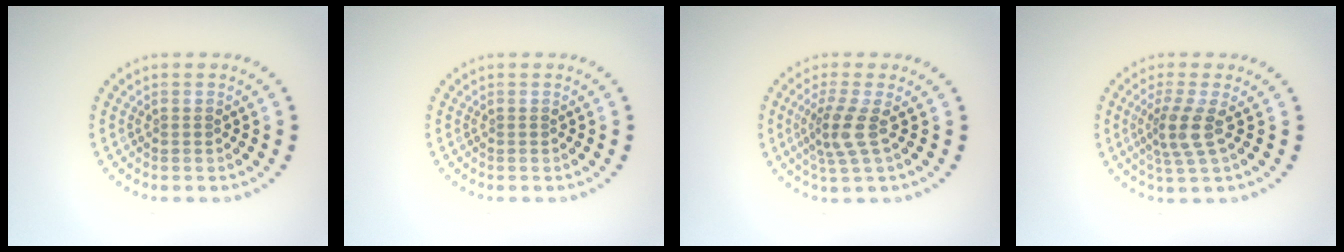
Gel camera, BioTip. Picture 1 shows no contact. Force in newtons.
{"total": 0.0}
{"total": 2.9, "press": 2.2, "slide": 1.9}
{"total": 2.9, "press": 2.2, "slide": 1.9}